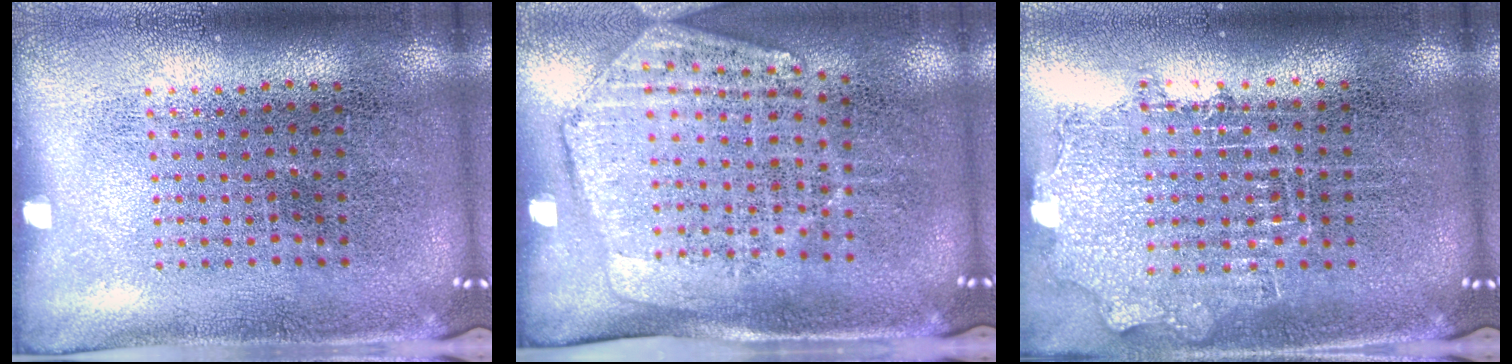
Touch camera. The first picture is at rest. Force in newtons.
{"total": 1.9, "press": 1.6, "slide": 1.1}
{"total": 1.2, "press": 1.1, "slide": 0.5}